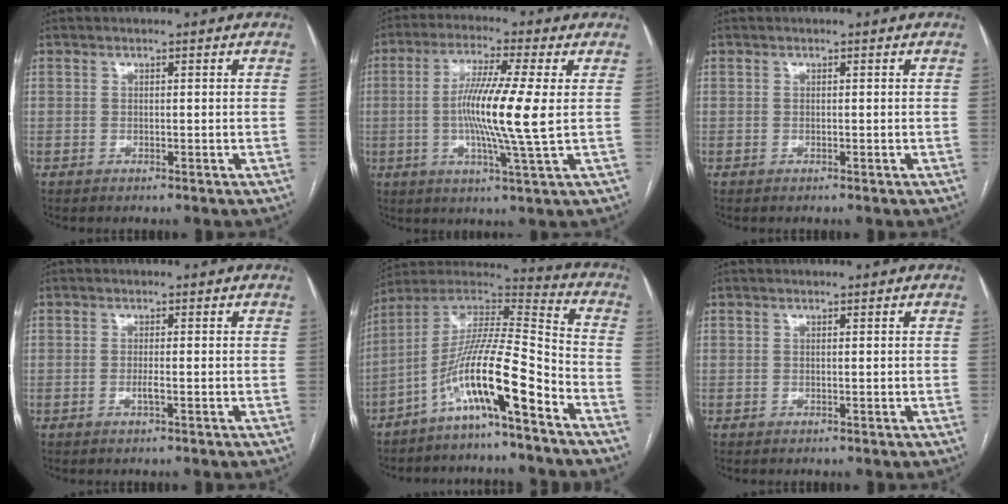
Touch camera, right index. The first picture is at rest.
{"total": 11.6, "force": [0.0, -0.9, 11.6], "torque": [-0.221, -0.011, -0.009]}
{"total": 0.0}
{"total": 1.3, "force": [-0.4, 0.0, 1.2], "torque": [-0.027, -0.003, -0.008]}
{"total": 14.4, "force": [-7.8, 0.5, 12.1], "torque": [-0.230, 0.011, -0.148]}
{"total": 0.0}